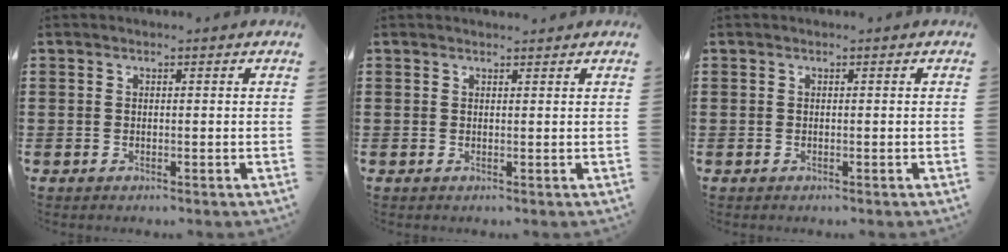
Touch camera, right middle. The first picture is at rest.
{"total": 0.7, "force": [0.6, 0.1, 0.0], "torque": [0.005, -0.003, 0.011]}
{"total": 0.0}